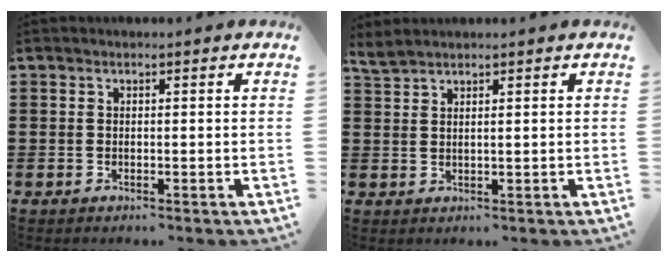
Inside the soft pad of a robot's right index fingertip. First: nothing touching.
{"total": 2.1, "force": [2.0, -0.1, 0.7], "torque": [-0.017, 0.004, 0.038]}